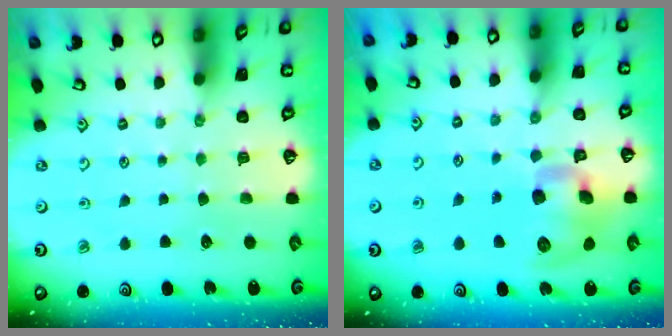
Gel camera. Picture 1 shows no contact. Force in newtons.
{"total": 12.3, "press": 12.1, "slide": 2.0}